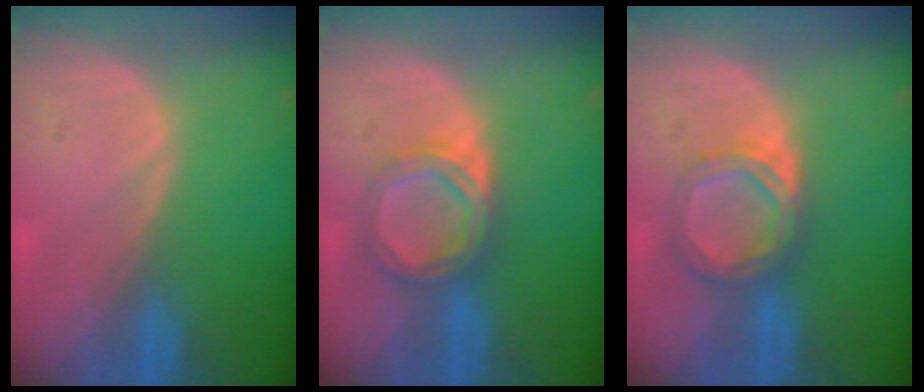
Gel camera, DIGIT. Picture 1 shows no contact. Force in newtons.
{"total": 5.4, "press": 5.2, "slide": 1.6}
{"total": 5.4, "press": 5.2, "slide": 1.6}